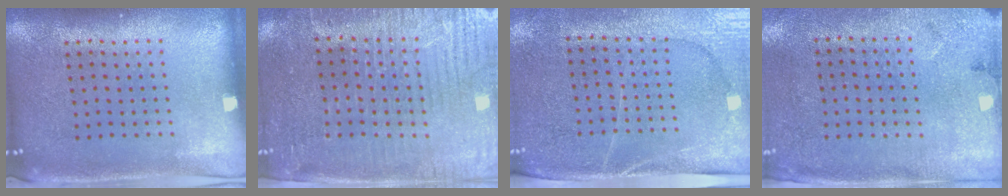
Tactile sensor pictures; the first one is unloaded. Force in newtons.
{"total": 3.7, "press": 3.4, "slide": 1.5}
{"total": 2.9, "press": 2.7, "slide": 1.2}
{"total": 2.7, "press": 2.2, "slide": 1.6}